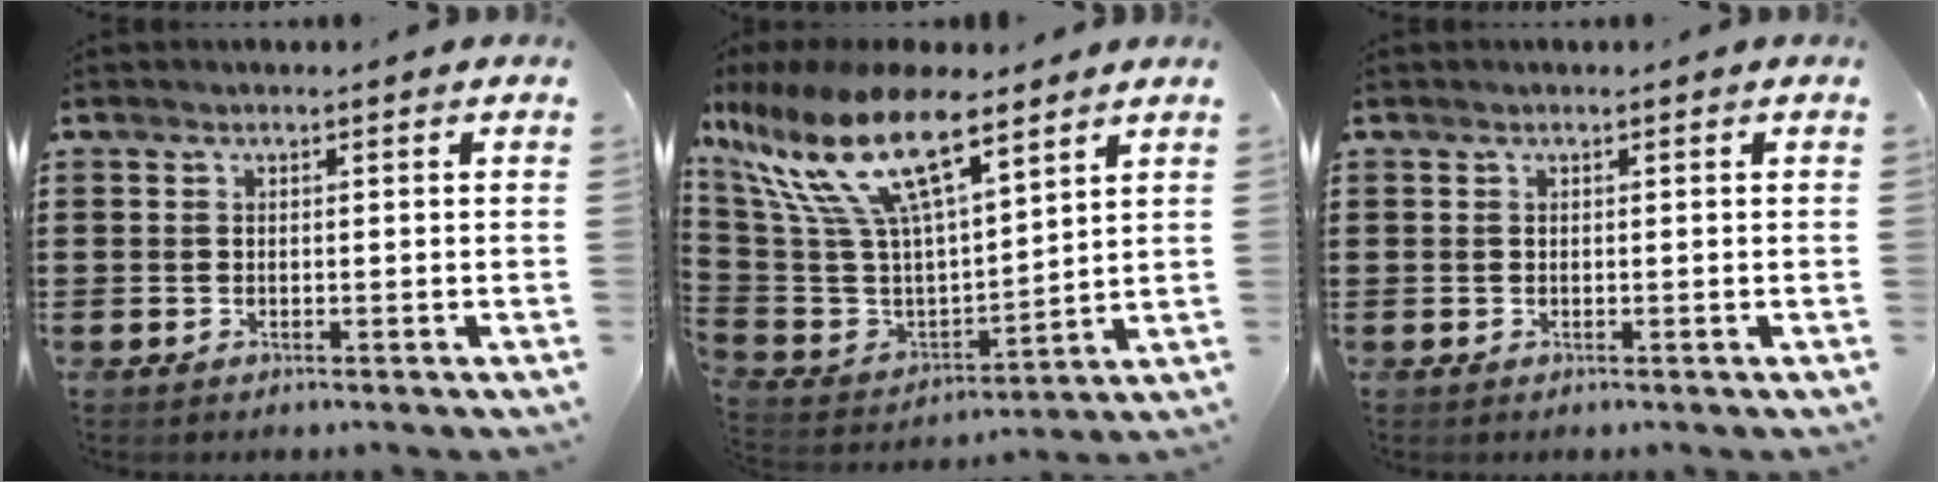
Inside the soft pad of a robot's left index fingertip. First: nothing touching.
{"total": 17.9, "force": [9.6, 6.8, 13.5], "torque": [-0.307, -0.046, 0.161]}
{"total": 0.0}